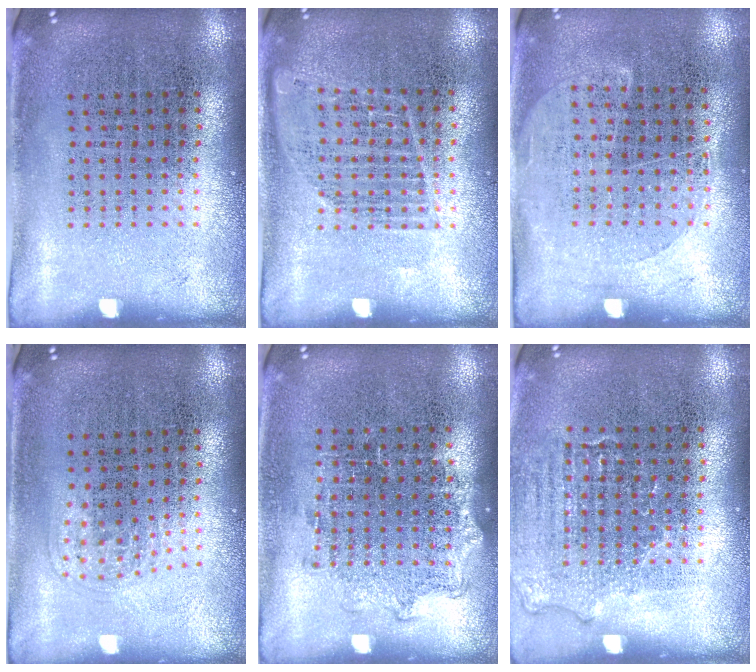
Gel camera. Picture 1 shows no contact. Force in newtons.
{"total": 1.0, "press": 1.0, "slide": 0.3}
{"total": 1.2, "press": 1.0, "slide": 0.7}
{"total": 1.0, "press": 0.6, "slide": 0.8}
{"total": 1.1, "press": 1.0, "slide": 0.4}
{"total": 1.2, "press": 1.1, "slide": 0.5}